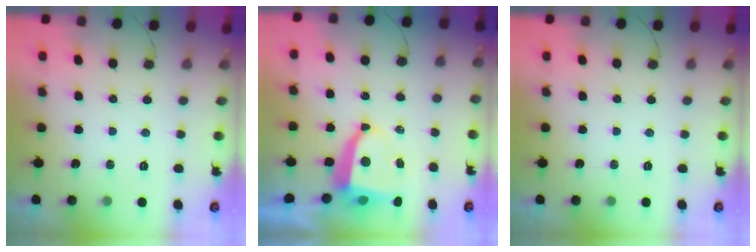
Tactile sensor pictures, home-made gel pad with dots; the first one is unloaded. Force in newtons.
{"total": 7.8, "press": 7.8, "slide": 0.5}
{"total": 0.0}